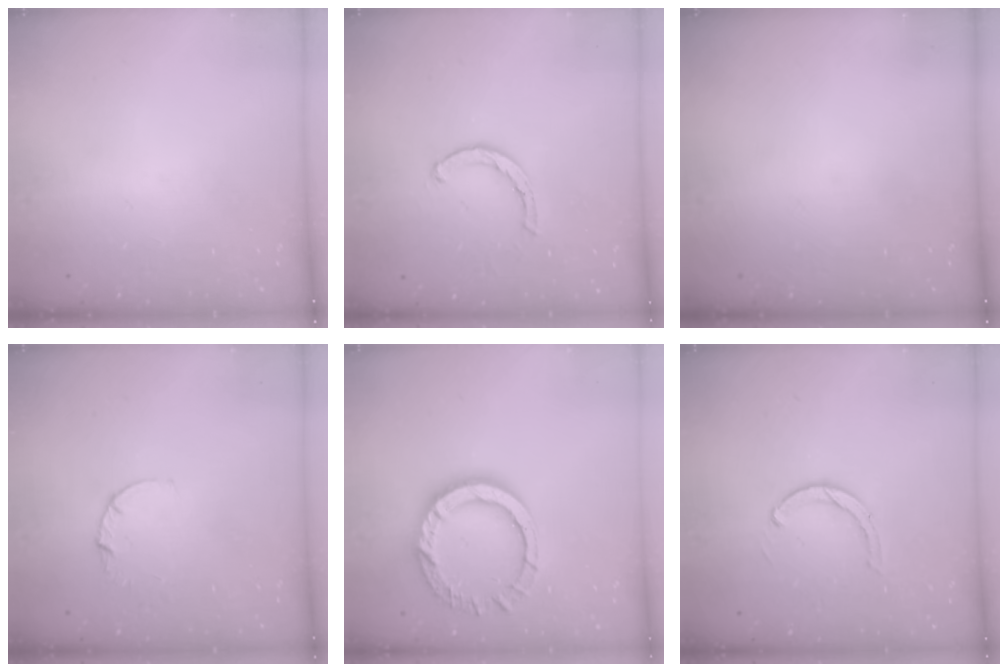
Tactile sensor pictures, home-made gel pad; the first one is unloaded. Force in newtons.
{"total": 2.1, "press": 2.1, "slide": 0.1}
{"total": 0.0}
{"total": 2.8, "press": 2.8, "slide": 0.3}
{"total": 12.9, "press": 12.8, "slide": 1.4}
{"total": 2.9, "press": 2.9, "slide": 0.4}